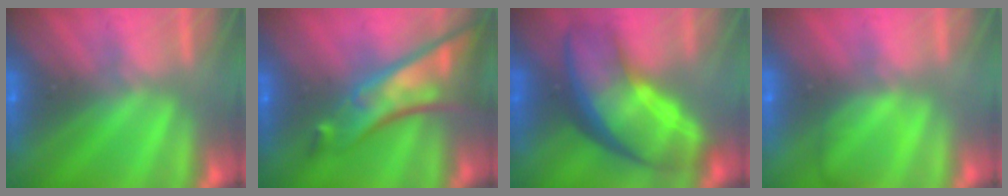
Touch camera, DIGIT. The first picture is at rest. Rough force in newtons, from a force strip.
{"total": 6.9}
{"total": 7.5}
{"total": 2.1}